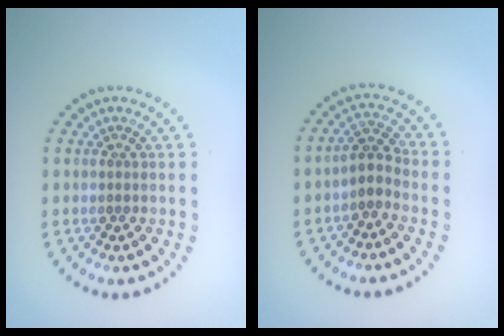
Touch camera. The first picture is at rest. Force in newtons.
{"total": 2.3, "press": 1.9, "slide": 1.3}